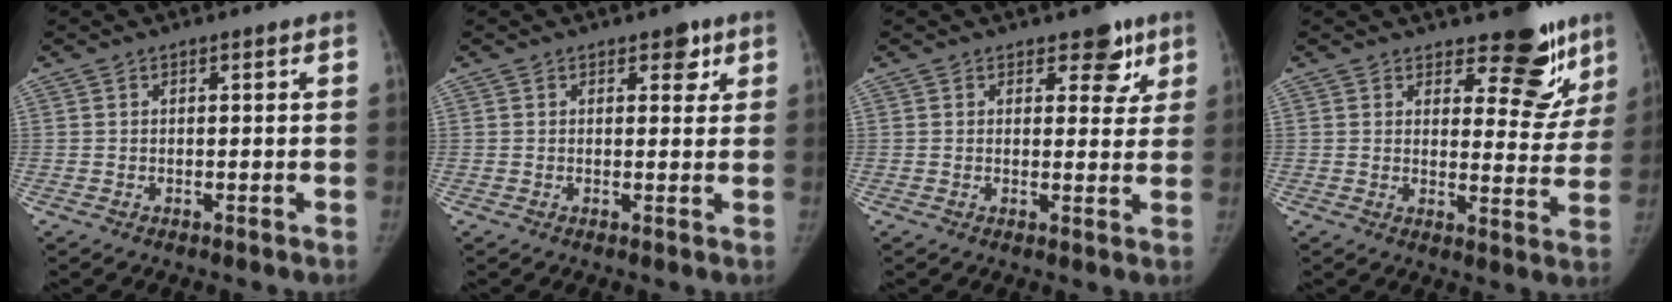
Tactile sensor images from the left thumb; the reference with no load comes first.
{"total": 2.9, "force": [1.6, 1.8, 1.6], "torque": [0.005, -0.005, 0.018]}
{"total": 5.5, "force": [3.2, 3.4, 2.9], "torque": [0.006, -0.012, 0.036]}
{"total": 11.5, "force": [8.4, 5.3, 5.9], "torque": [-0.024, -0.066, 0.106]}